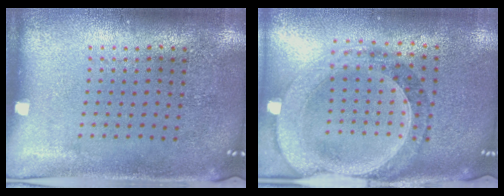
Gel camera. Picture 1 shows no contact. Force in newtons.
{"total": 1.5, "press": 1.4, "slide": 0.4}